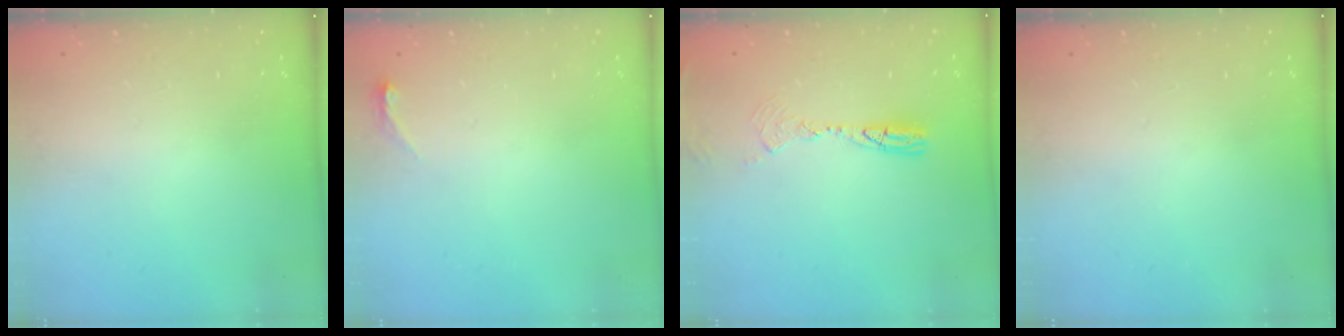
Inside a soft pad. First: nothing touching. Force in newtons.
{"total": 3.8, "press": 3.5, "slide": 1.6}
{"total": 9.2, "press": 9.0, "slide": 2.2}
{"total": 0.0}